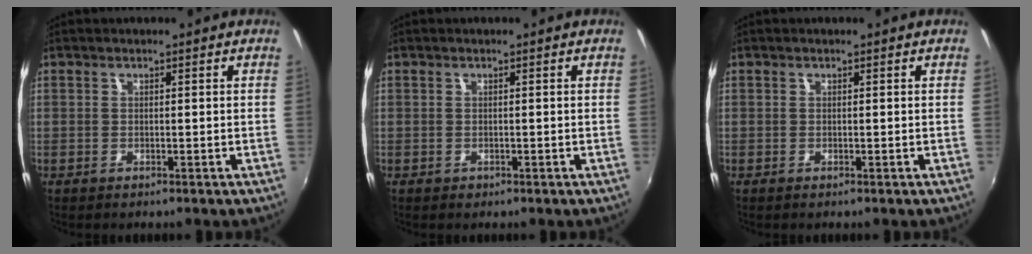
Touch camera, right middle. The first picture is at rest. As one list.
[{"total": 0.7, "force": [-0.4, 0.5, 0.1], "torque": [-0.002, -0.002, -0.005]}, {"total": 0.0}]